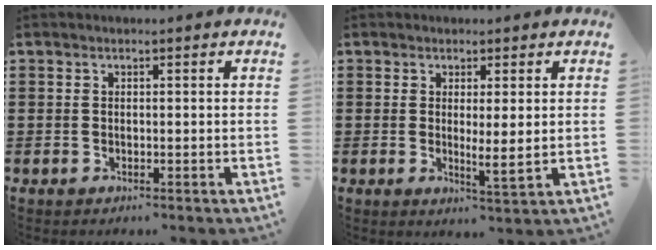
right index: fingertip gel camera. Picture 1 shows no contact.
{"total": 2.6, "force": [0.7, 0.1, 2.5], "torque": [-0.042, -0.007, 0.011]}